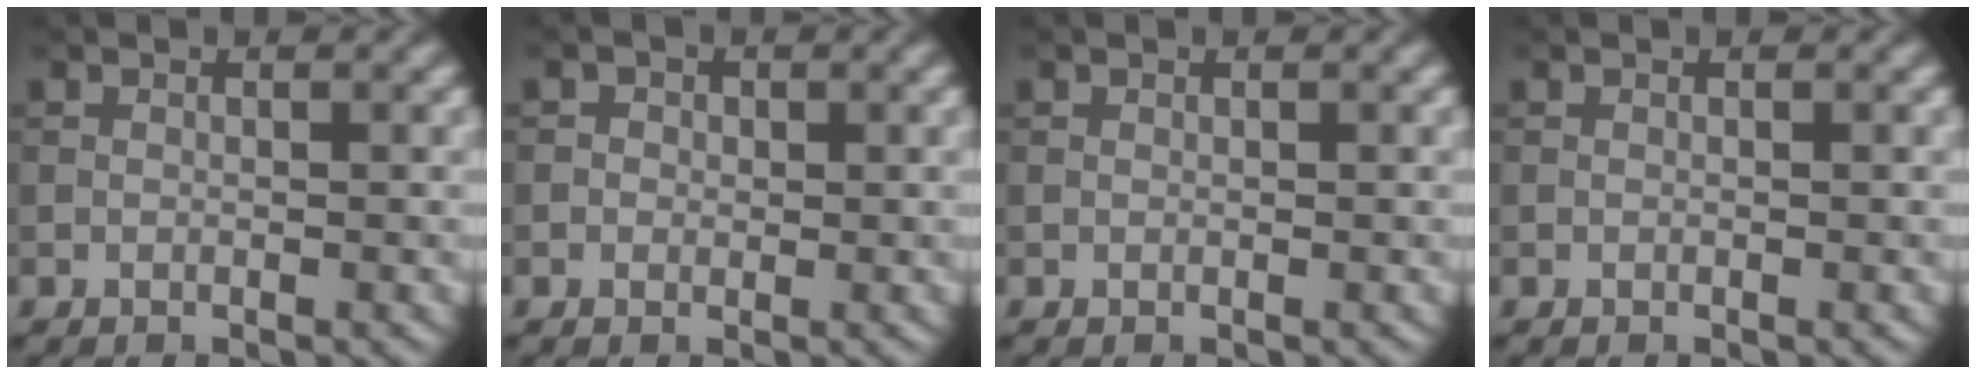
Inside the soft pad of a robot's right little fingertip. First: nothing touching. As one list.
[{"total": 1.4, "force": [0.3, 1.3, 0.4], "torque": [0.001, 0.000, 0.000]}, {"total": 0.0}, {"total": 0.0}]